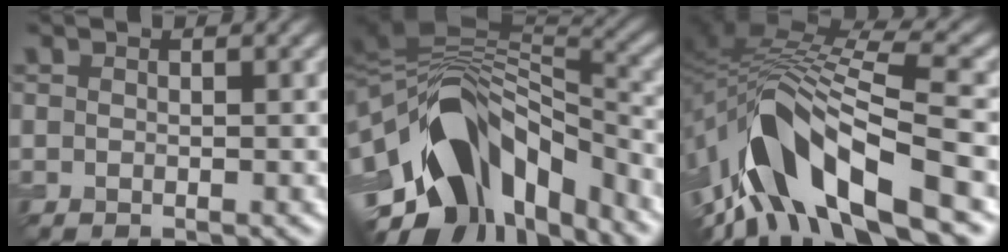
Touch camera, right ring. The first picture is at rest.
{"total": 15.0, "force": [-3.9, 9.7, 10.8], "torque": [-0.202, -0.006, -0.054]}
{"total": 12.2, "force": [-6.0, 4.5, 9.6], "torque": [-0.181, 0.014, -0.103]}